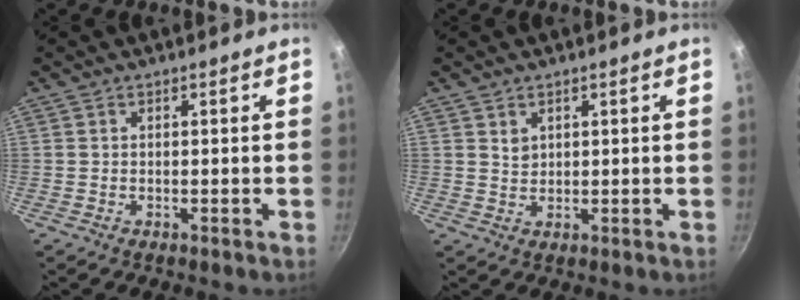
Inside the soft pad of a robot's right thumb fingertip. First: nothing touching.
{"total": 2.1, "force": [1.2, 1.5, 0.8], "torque": [-0.008, -0.002, 0.024]}